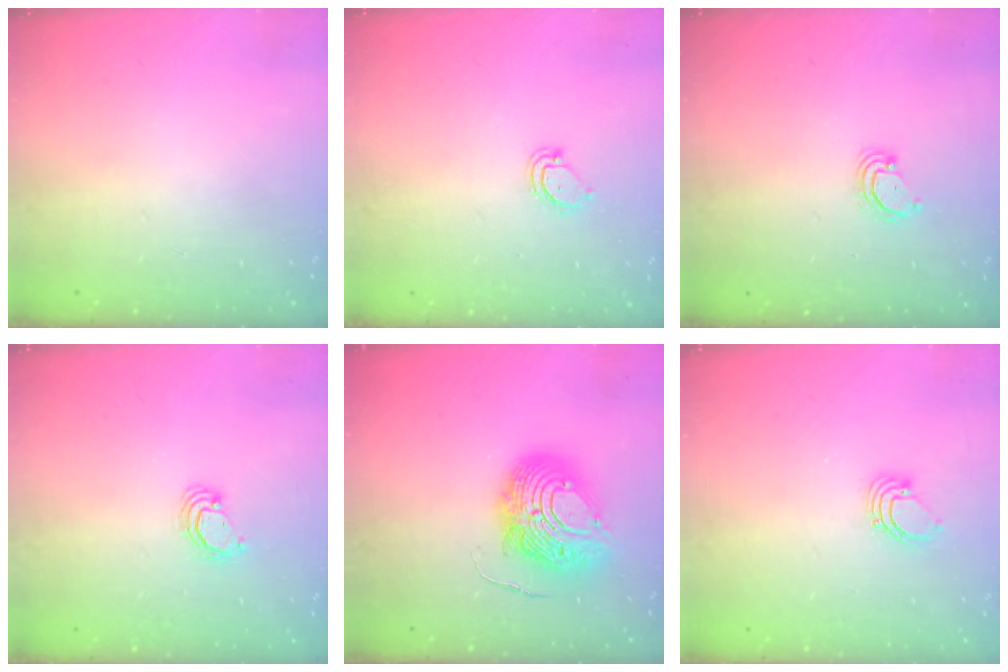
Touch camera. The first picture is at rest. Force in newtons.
{"total": 3.4, "press": 3.4, "slide": 0.6}
{"total": 2.9, "press": 2.9, "slide": 0.2}
{"total": 2.3, "press": 2.3, "slide": 0.2}
{"total": 12.2, "press": 12.2, "slide": 1.2}
{"total": 2.7, "press": 2.7, "slide": 0.1}